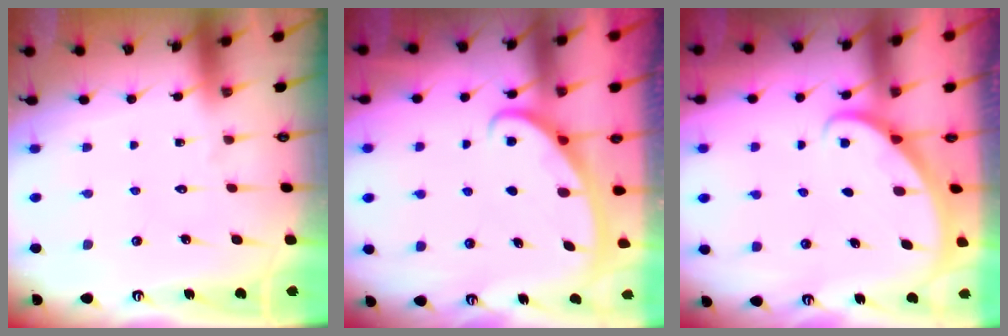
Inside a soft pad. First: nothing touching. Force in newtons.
{"total": 2.8, "press": 2.8, "slide": 0.4}
{"total": 1.9, "press": 1.9, "slide": 0.1}